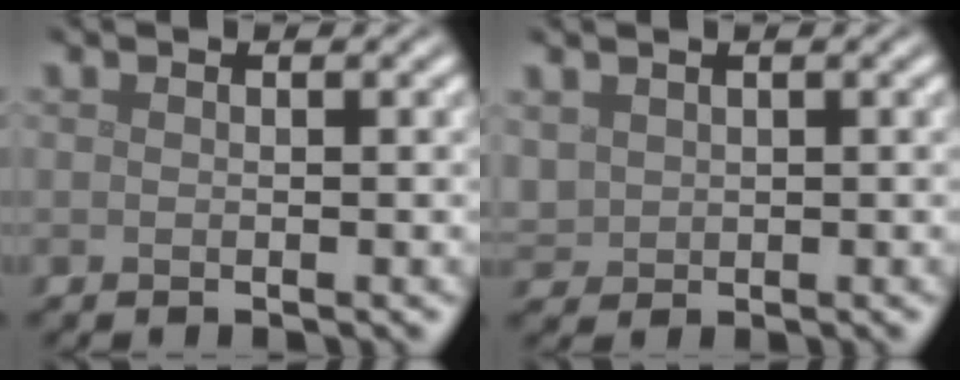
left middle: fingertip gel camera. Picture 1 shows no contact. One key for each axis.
{"total": 1.7, "fx": 0.9, "fy": 1.3, "fz": 0.5, "tx": -0.017, "ty": -0.001, "tz": 0.022}